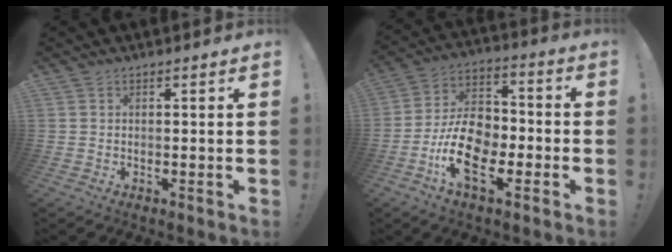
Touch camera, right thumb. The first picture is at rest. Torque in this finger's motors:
{"motor_torque": [0.79, 1.00, 1.47, -1.31, 0.17]}